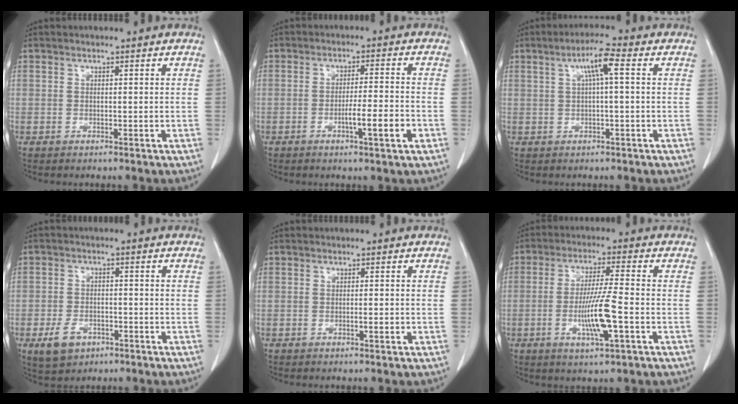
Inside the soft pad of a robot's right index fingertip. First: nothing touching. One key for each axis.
{"total": 5.9, "fx": -2.2, "fy": -0.1, "fz": 5.4, "tx": -0.081, "ty": -0.005, "tz": -0.034}
{"total": 4.7, "fx": 1.3, "fy": 0.2, "fz": 4.5, "tx": -0.082, "ty": 0.013, "tz": 0.022}
{"total": 5.2, "fx": -2.7, "fy": 3.5, "fz": 2.8, "tx": -0.055, "ty": 0.001, "tz": -0.039}
{"total": 0.9, "fx": -0.3, "fy": 0.0, "fz": 0.9, "tx": -0.014, "ty": 0.000, "tz": -0.004}
{"total": 8.7, "fx": -2.4, "fy": 0.1, "fz": 8.4, "tx": -0.159, "ty": -0.010, "tz": -0.045}